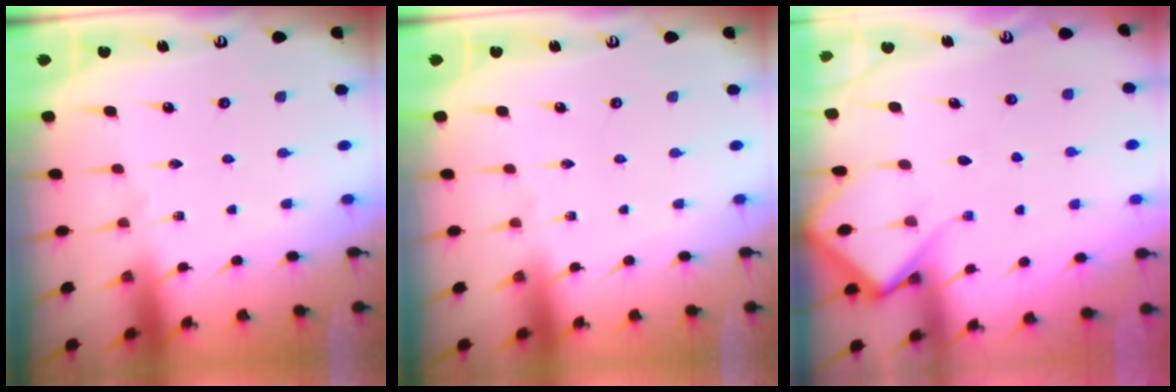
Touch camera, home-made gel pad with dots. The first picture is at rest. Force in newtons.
{"total": 0.0}
{"total": 7.4, "press": 7.4, "slide": 0.8}